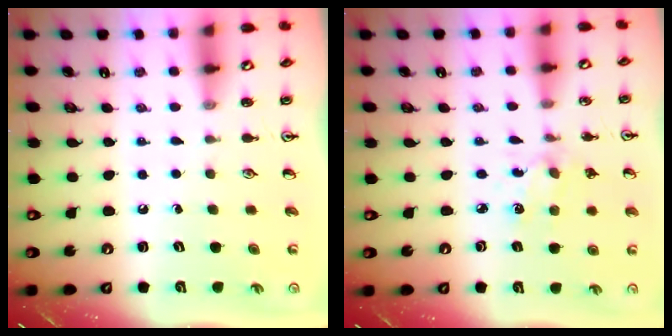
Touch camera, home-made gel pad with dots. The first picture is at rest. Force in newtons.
{"total": 2.6, "press": 2.5, "slide": 0.8}